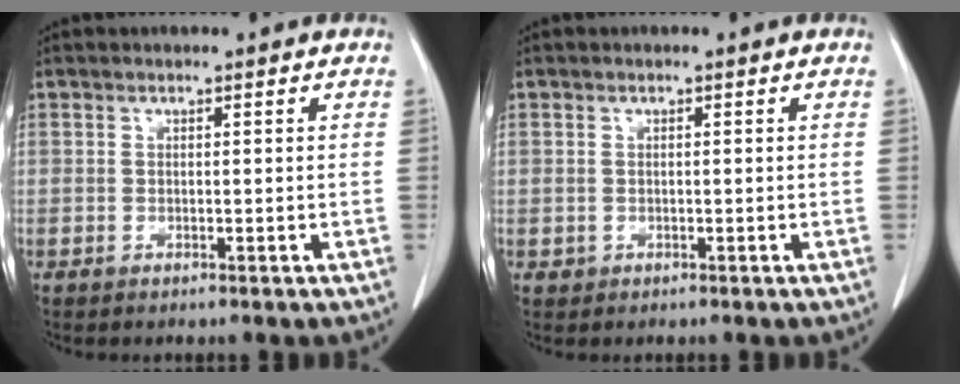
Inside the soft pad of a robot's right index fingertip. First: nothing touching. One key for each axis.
{"total": 0.8, "fx": -0.1, "fy": 0.8, "fz": 0.0, "tx": 0.003, "ty": 0.005, "tz": 0.001}